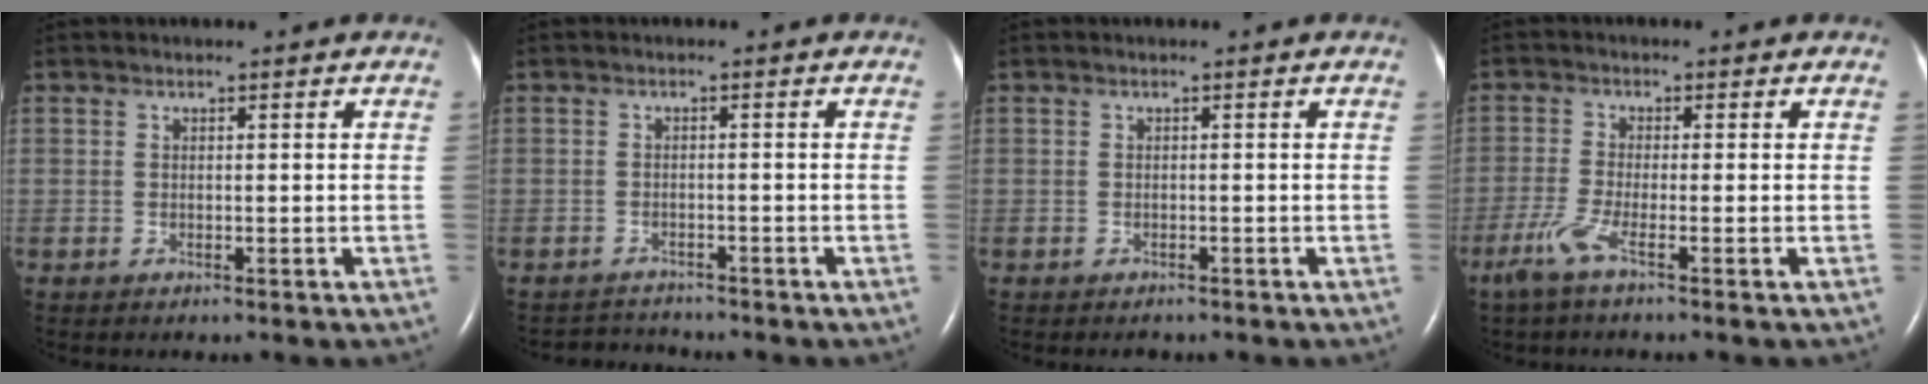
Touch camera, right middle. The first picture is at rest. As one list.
[{"total": 2.6, "force": [-2.4, 0.0, -0.8], "torque": [0.011, -0.015, -0.038]}, {"total": 1.2, "force": [-1.0, 0.5, 0.2], "torque": [-0.007, -0.002, -0.013]}, {"total": 4.0, "force": [-2.4, -0.2, 3.1], "torque": [-0.075, -0.012, -0.058]}]